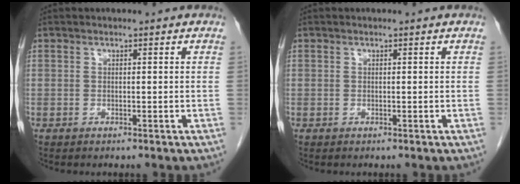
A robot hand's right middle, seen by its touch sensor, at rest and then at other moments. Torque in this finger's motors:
{"motor_torque": [0.13, -0.32, -0.03, 0.02]}